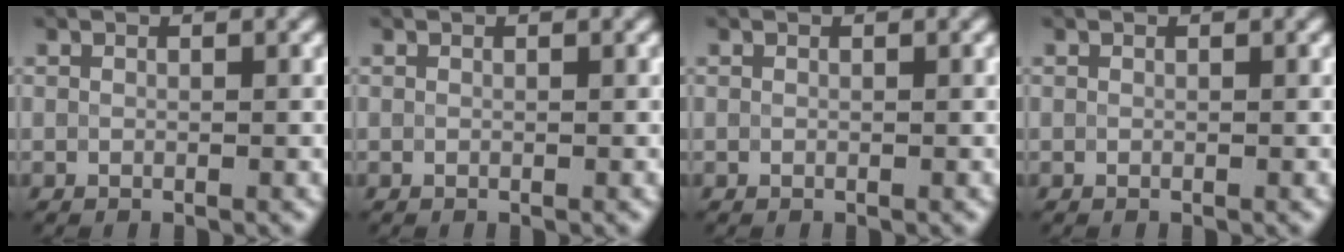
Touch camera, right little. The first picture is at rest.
{"total": 0.0}
{"total": 0.0}
{"total": 0.0}